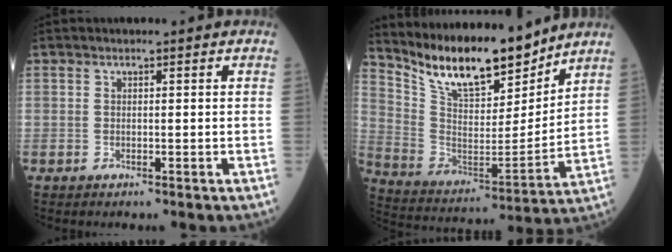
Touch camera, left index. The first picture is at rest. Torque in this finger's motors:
{"motor_torque": [0.28, -0.11, 0.26, 0.06]}